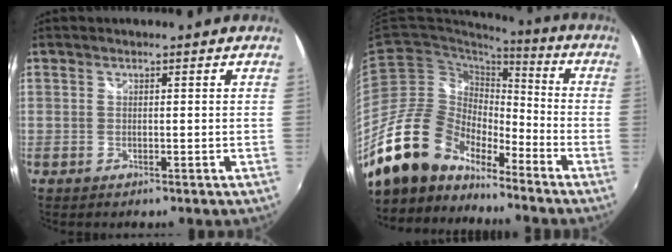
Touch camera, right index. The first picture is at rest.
{"total": 17.6, "force": [-14.3, 8.2, 6.3], "torque": [-0.129, 0.018, -0.264]}